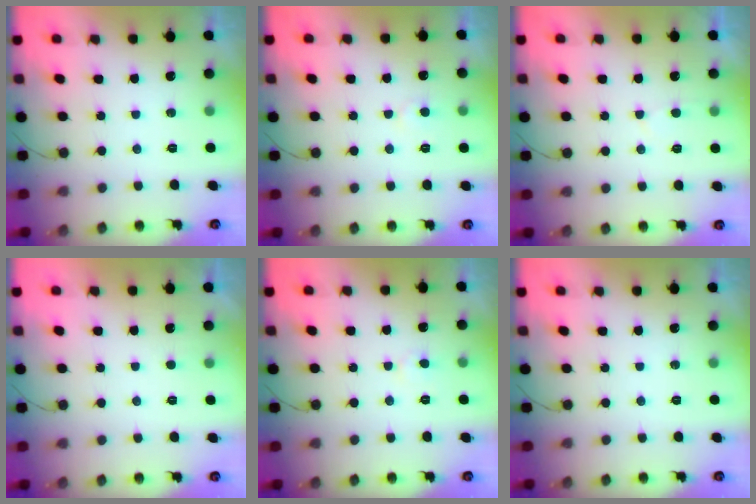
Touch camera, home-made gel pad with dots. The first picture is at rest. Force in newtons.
{"total": 3.1, "press": 3.1, "slide": 0.3}
{"total": 2.3, "press": 2.3, "slide": 0.3}
{"total": 1.4, "press": 1.4, "slide": 0.3}
{"total": 2.2, "press": 2.2, "slide": 0.2}
{"total": 0.0}